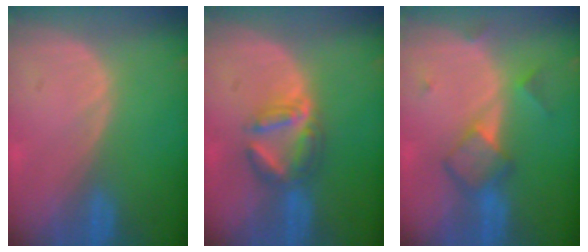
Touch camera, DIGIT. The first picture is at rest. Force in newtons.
{"total": 5.8, "press": 5.5, "slide": 1.9}
{"total": 5.3, "press": 5.3, "slide": 0.8}